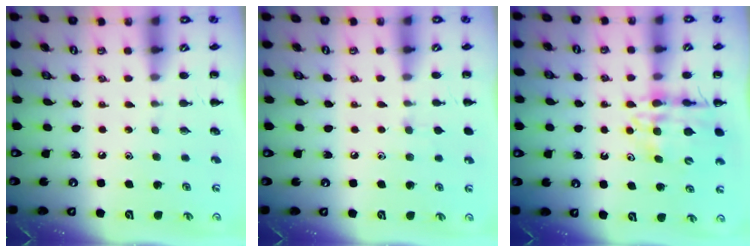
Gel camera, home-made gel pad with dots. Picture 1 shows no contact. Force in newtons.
{"total": 4.4, "press": 4.0, "slide": 1.7}
{"total": 12.1, "press": 11.6, "slide": 3.5}